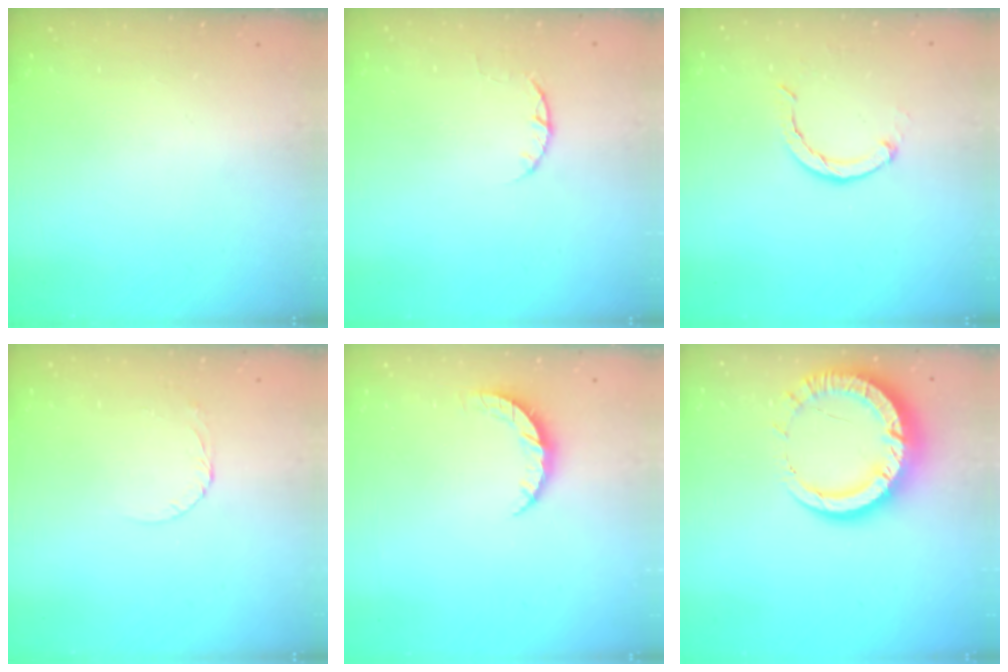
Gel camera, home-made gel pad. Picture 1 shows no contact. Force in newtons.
{"total": 2.5, "press": 2.4, "slide": 0.4}
{"total": 2.3, "press": 2.3, "slide": 0.3}
{"total": 2.6, "press": 2.6, "slide": 0.1}
{"total": 5.2, "press": 5.1, "slide": 0.4}
{"total": 14.2, "press": 14.1, "slide": 1.5}